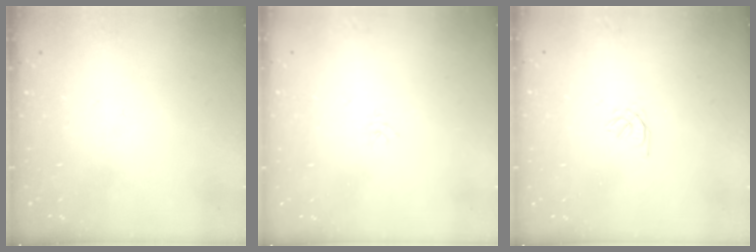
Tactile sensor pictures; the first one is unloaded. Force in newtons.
{"total": 2.0, "press": 2.0, "slide": 0.3}
{"total": 0.9, "press": 0.8, "slide": 0.4}